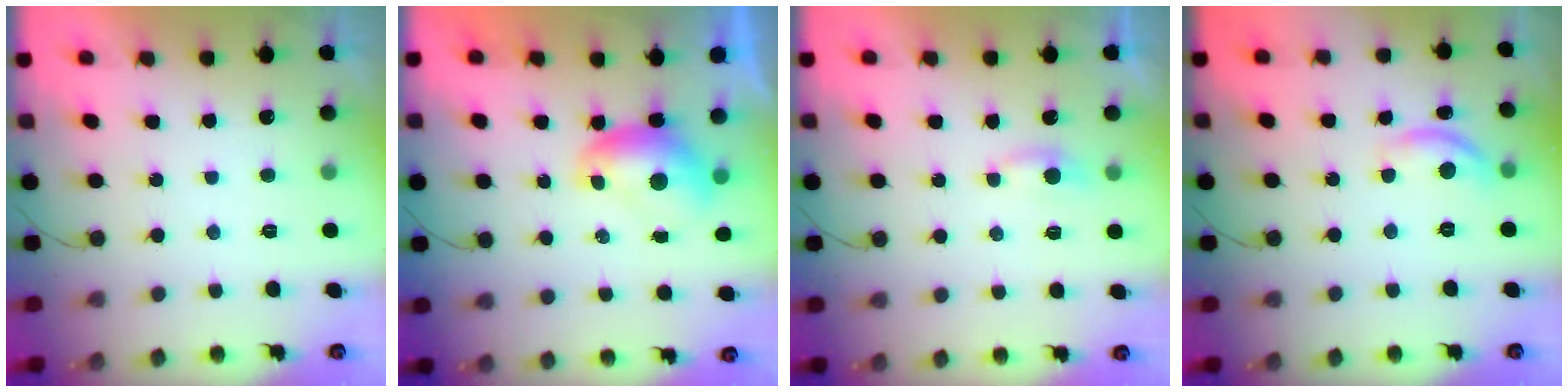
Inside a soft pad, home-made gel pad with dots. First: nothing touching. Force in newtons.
{"total": 7.2, "press": 7.1, "slide": 0.9}
{"total": 3.4, "press": 3.4, "slide": 0.5}
{"total": 9.8, "press": 9.8, "slide": 0.5}